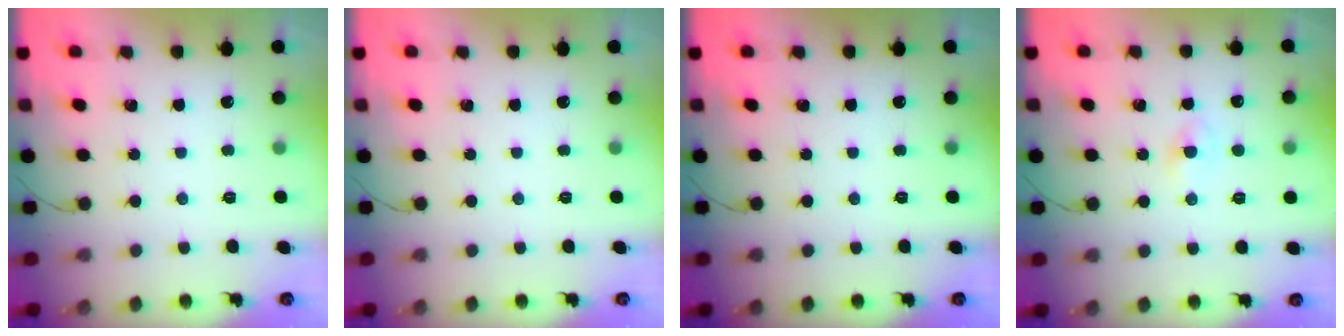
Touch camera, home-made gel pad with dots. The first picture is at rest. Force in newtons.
{"total": 0.0}
{"total": 0.0}
{"total": 1.3, "press": 1.0, "slide": 0.8}